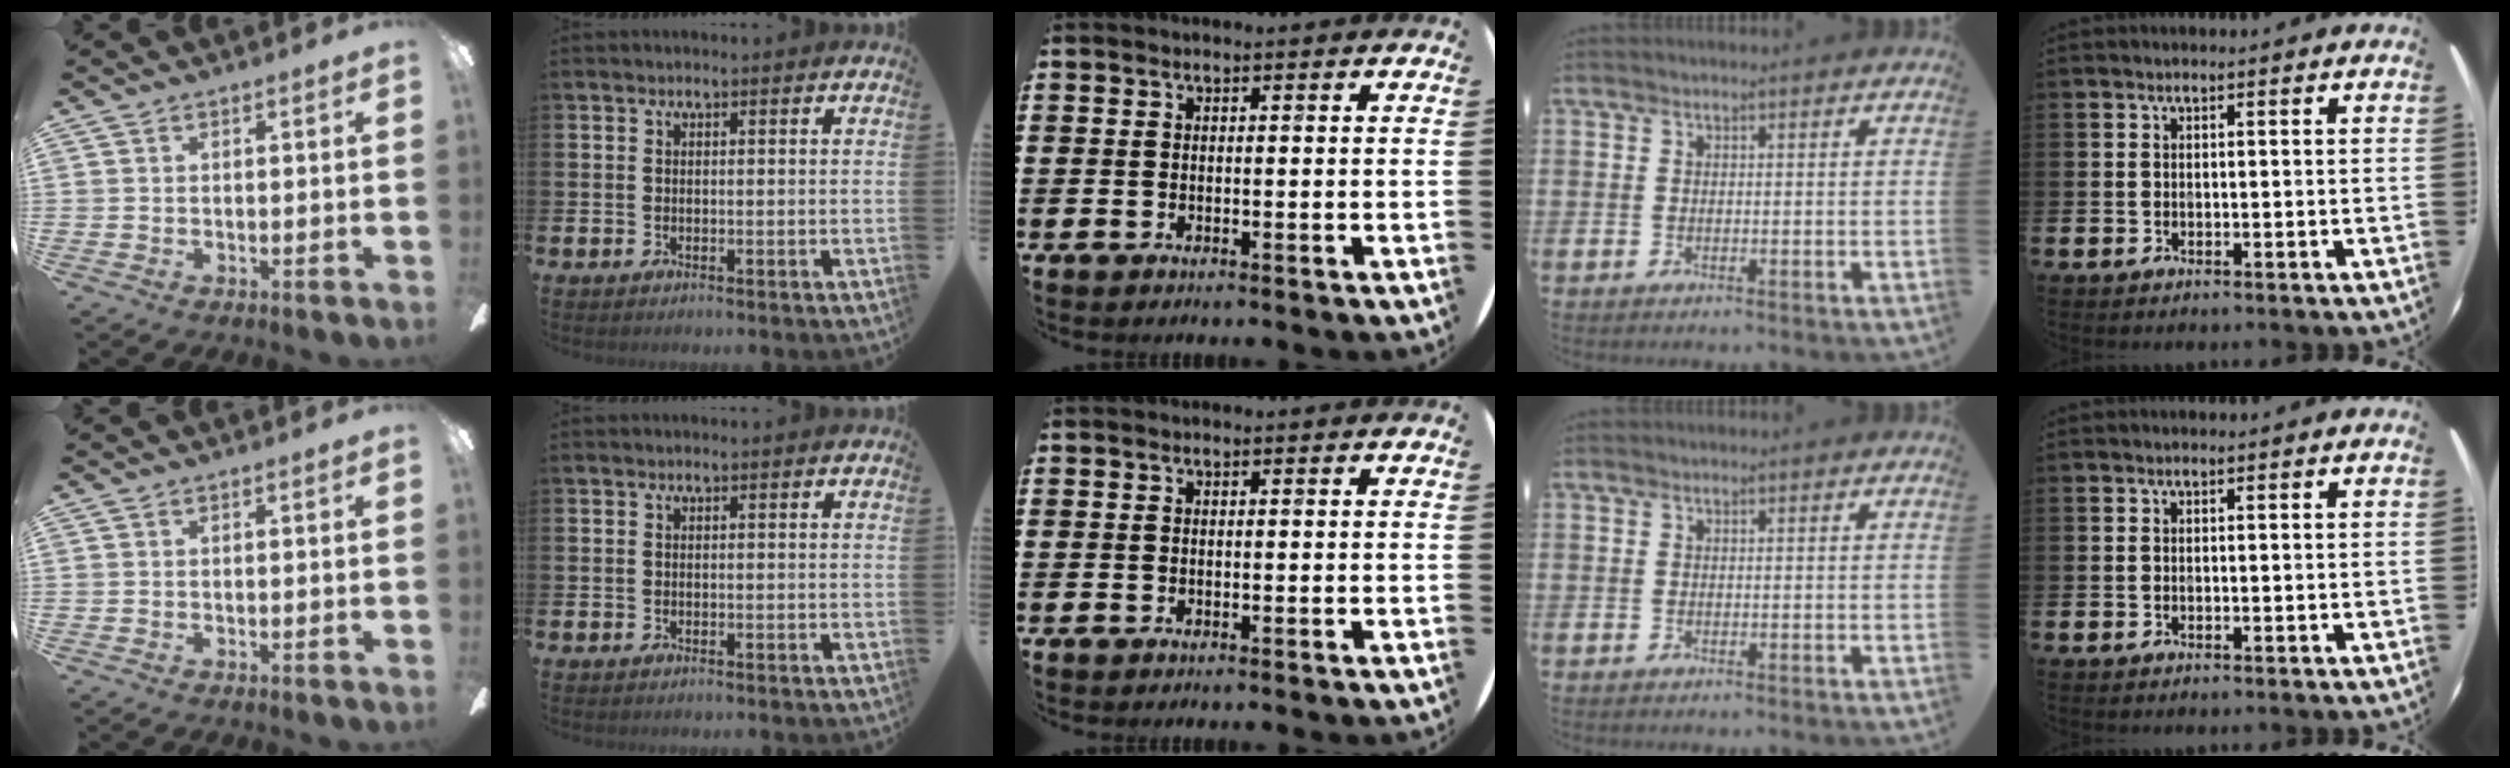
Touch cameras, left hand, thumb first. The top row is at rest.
{}